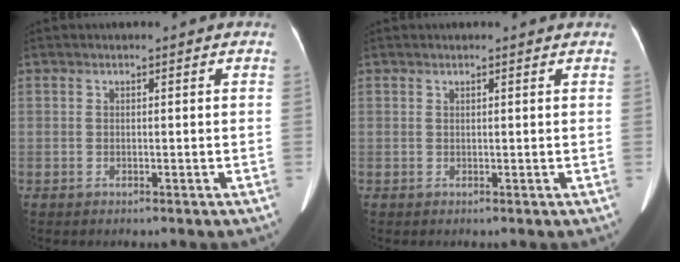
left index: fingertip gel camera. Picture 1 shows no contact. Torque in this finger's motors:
{"motor_torque": [0.03, -0.03, -0.01, 0.00]}